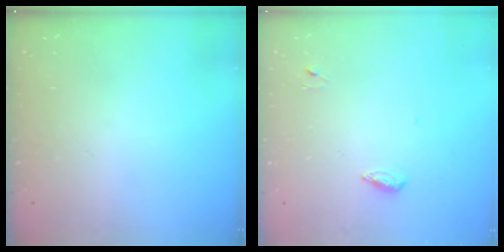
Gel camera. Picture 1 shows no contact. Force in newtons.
{"total": 4.6, "press": 4.4, "slide": 1.0}